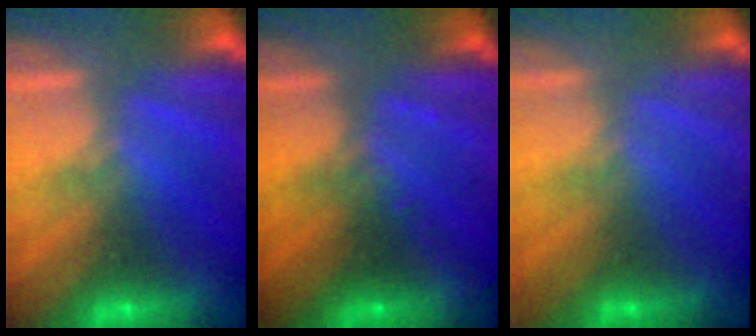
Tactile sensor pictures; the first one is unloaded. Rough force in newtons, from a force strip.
{"total": 2.7}
{"total": 2.3}